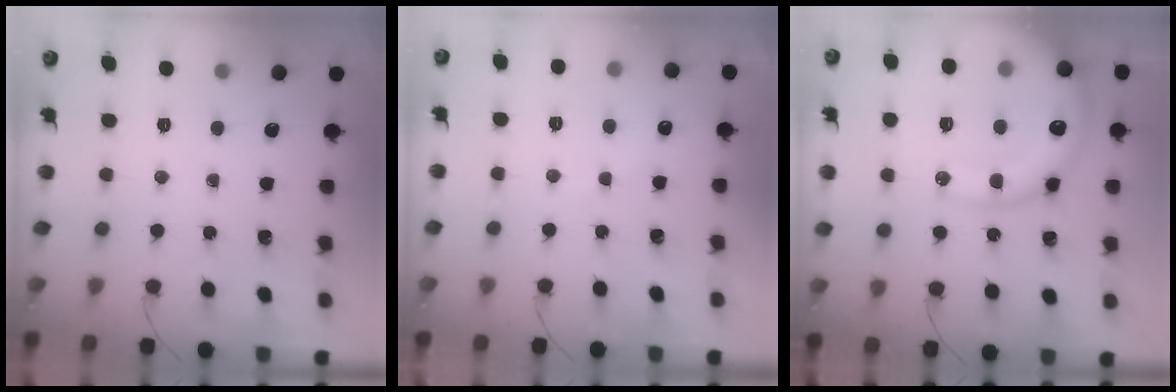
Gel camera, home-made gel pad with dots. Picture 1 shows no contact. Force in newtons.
{"total": 3.4, "press": 3.2, "slide": 1.0}
{"total": 22.1, "press": 21.7, "slide": 4.4}